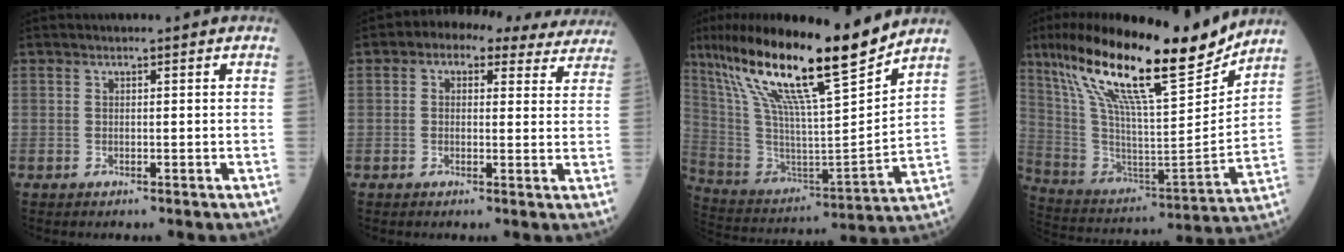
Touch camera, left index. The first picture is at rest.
{"total": 12.1, "force": [9.5, 5.9, 4.6], "torque": [-0.036, 0.044, 0.098]}
{"total": 21.9, "force": [16.0, 1.0, 14.9], "torque": [-0.260, 0.004, 0.290]}
{"total": 24.3, "force": [17.8, 3.0, 16.2], "torque": [-0.288, 0.002, 0.310]}